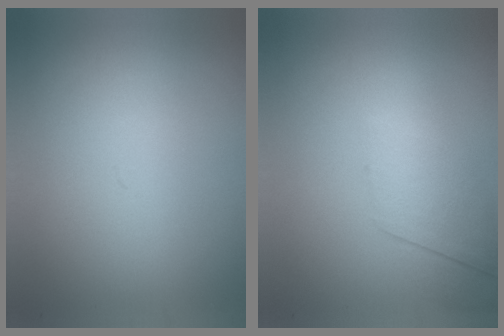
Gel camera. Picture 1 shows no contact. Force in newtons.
{"total": 2.3}